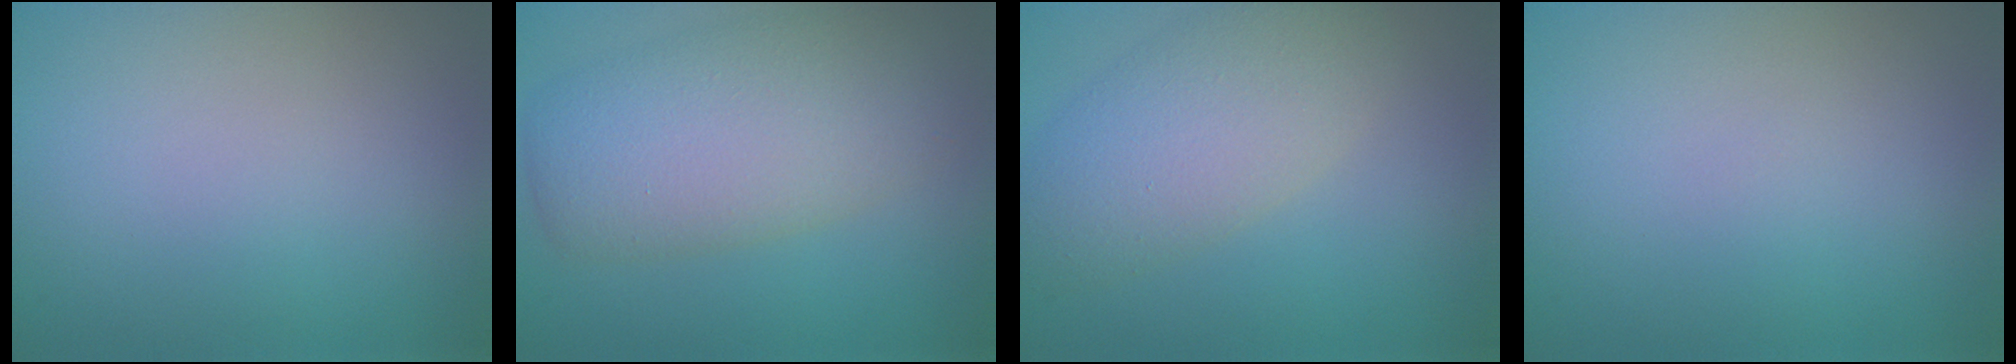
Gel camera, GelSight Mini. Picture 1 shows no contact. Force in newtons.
{"total": 7.6, "press": 7.6, "slide": 0.3}
{"total": 5.6, "press": 5.6, "slide": 0.1}
{"total": 0.0}